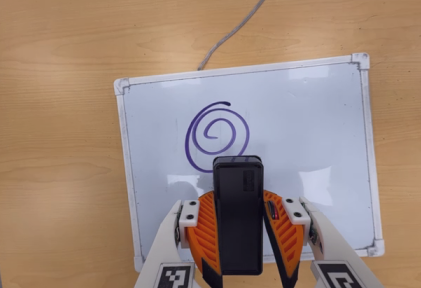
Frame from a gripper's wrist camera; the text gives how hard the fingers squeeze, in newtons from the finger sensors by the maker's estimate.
{"total": 6.7, "left": 5.4, "right": 8.0}